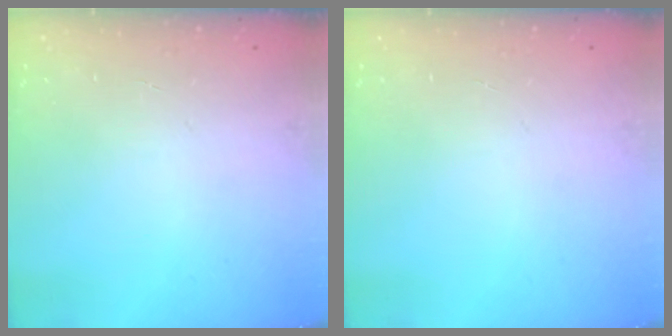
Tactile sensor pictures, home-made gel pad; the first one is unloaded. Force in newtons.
{"total": 0.0}